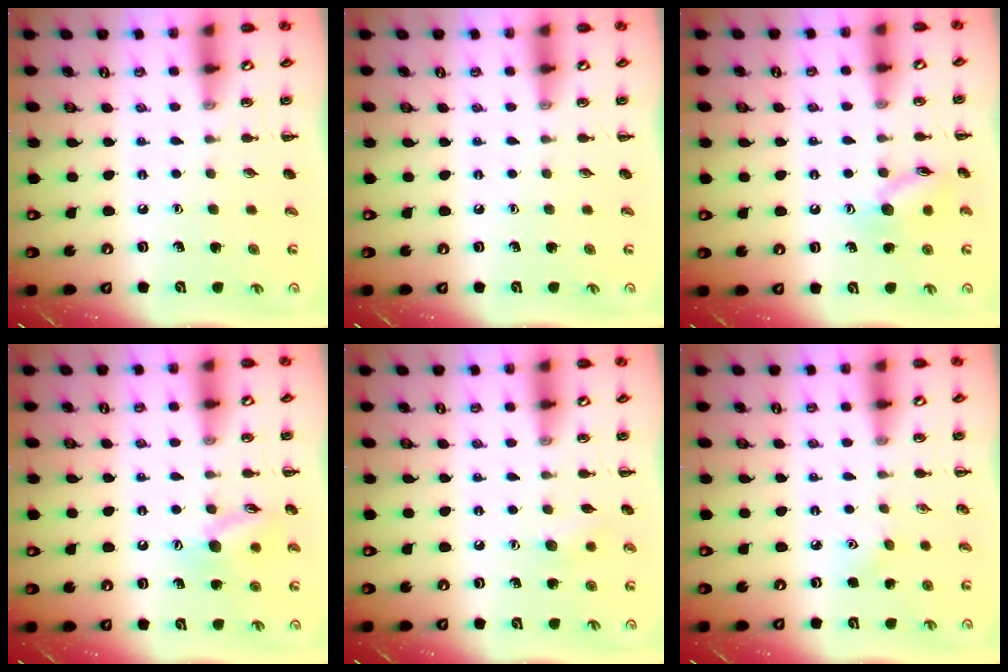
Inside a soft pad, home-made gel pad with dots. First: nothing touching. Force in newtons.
{"total": 0.0}
{"total": 9.8, "press": 9.8, "slide": 0.5}
{"total": 10.7, "press": 10.6, "slide": 1.5}
{"total": 5.3, "press": 5.2, "slide": 1.3}
{"total": 4.0, "press": 3.8, "slide": 1.0}